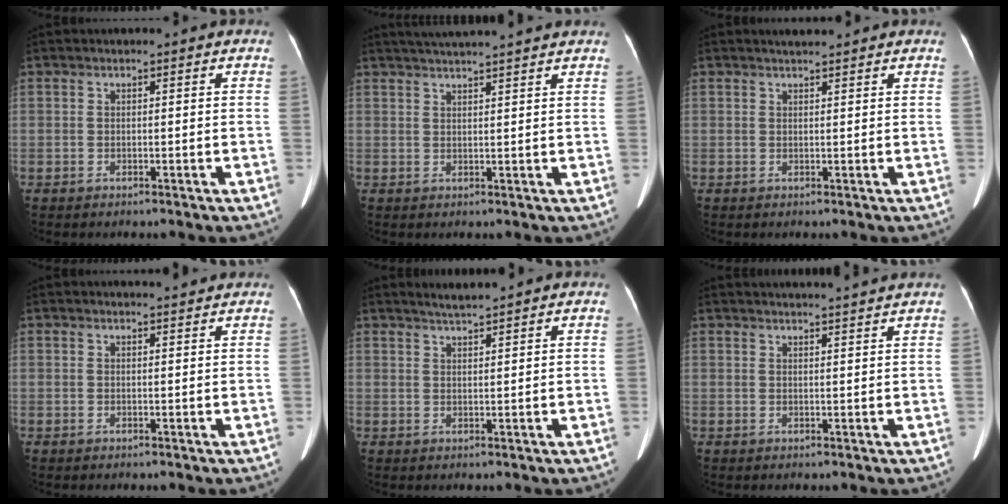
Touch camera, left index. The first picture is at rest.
{"total": 9.3, "force": [8.4, -0.5, 4.0], "torque": [-0.066, 0.031, 0.113]}
{"total": 2.0, "force": [1.8, 0.1, 0.8], "torque": [-0.017, 0.012, 0.033]}
{"total": 1.5, "force": [1.5, -0.1, 0.1], "torque": [-0.006, -0.002, 0.024]}
{"total": 2.7, "force": [2.5, -0.4, 0.9], "torque": [-0.021, 0.007, 0.048]}
{"total": 6.2, "force": [5.9, -1.0, 1.7], "torque": [-0.019, 0.012, 0.068]}